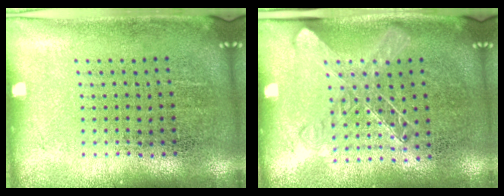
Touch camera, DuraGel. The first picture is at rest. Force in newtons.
{"total": 1.4, "press": 1.3, "slide": 0.6}